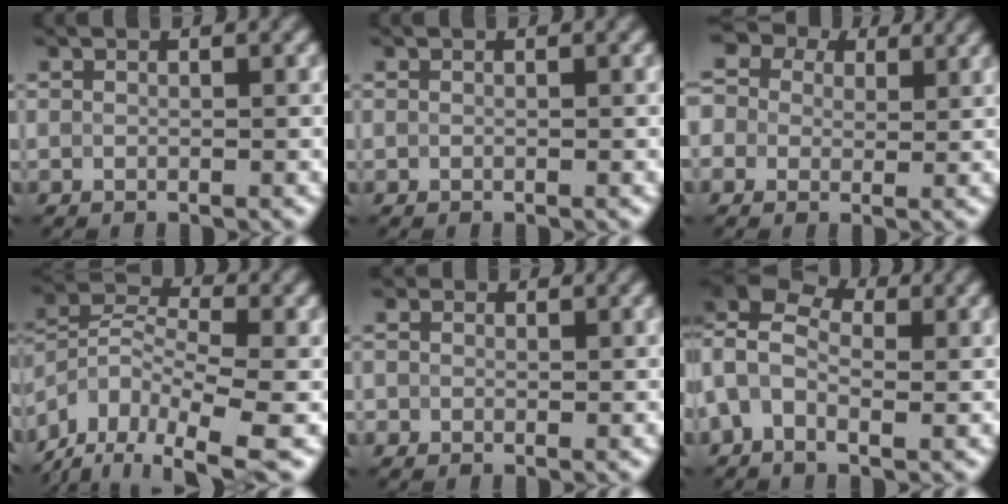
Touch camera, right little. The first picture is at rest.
{"total": 0.0}
{"total": 9.4, "force": [4.5, 7.1, 4.2], "torque": [-0.097, 0.041, 0.048]}
{"total": 9.3, "force": [-6.1, 4.1, 5.7], "torque": [-0.106, -0.007, -0.123]}
{"total": 1.5, "force": [0.5, 1.3, 0.4], "torque": [-0.004, 0.003, -0.007]}
{"total": 9.6, "force": [1.6, 6.4, 7.0], "torque": [-0.156, 0.039, 0.005]}